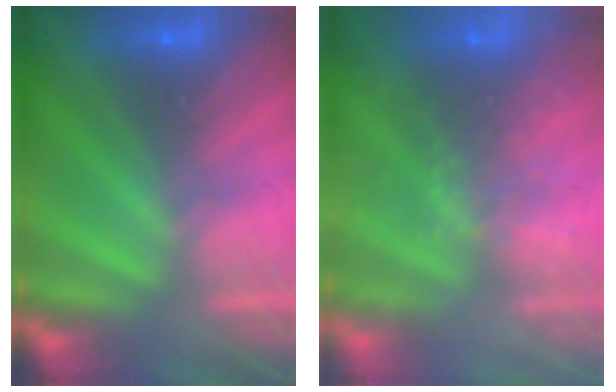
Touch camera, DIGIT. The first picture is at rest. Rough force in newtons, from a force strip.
{"total": 9.1}